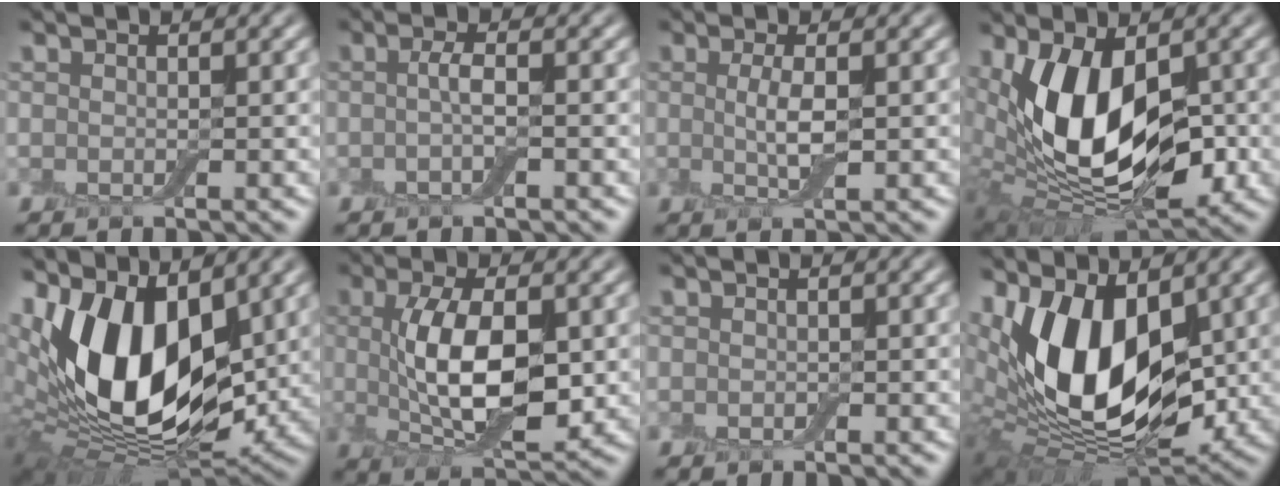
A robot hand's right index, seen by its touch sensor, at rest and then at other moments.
{"total": 1.5, "force": [-0.2, 0.4, 1.5], "torque": [-0.029, 0.002, -0.005]}
{"total": 2.2, "force": [0.1, 0.6, 2.1], "torque": [-0.046, -0.001, 0.004]}
{"total": 11.6, "force": [1.0, 6.6, 9.5], "torque": [-0.156, -0.006, 0.018]}
{"total": 16.0, "force": [3.5, 9.5, 12.4], "torque": [-0.221, 0.002, 0.049]}
{"total": 7.8, "force": [0.6, 3.5, 6.9], "torque": [-0.128, -0.003, 0.015]}
{"total": 0.0}
{"total": 14.3, "force": [2.8, 8.4, 11.3], "torque": [-0.187, -0.005, 0.040]}